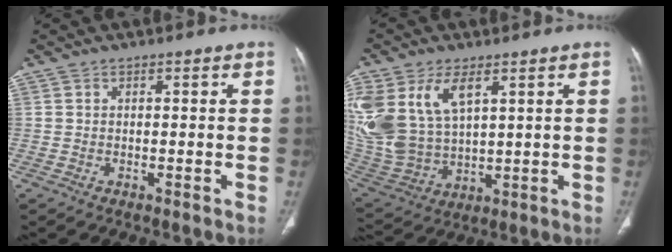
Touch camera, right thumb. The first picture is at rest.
{"total": 18.9, "force": [7.2, 11.4, 13.3], "torque": [-0.296, -0.016, 0.154]}